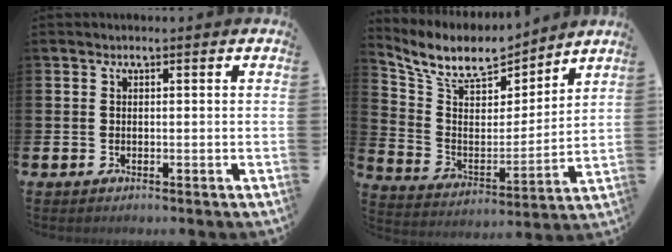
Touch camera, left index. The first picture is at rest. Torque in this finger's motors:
{"motor_torque": [-0.28, -1.08, 0.44, 0.12]}